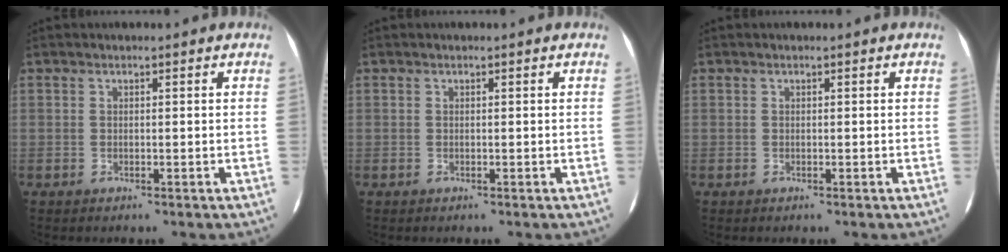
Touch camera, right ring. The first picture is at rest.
{"total": 0.0}
{"total": 0.0}